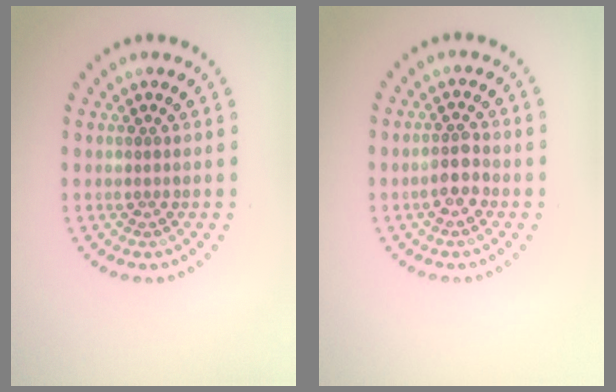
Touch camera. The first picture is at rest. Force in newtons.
{"total": 2.1, "press": 2.0, "slide": 0.7}